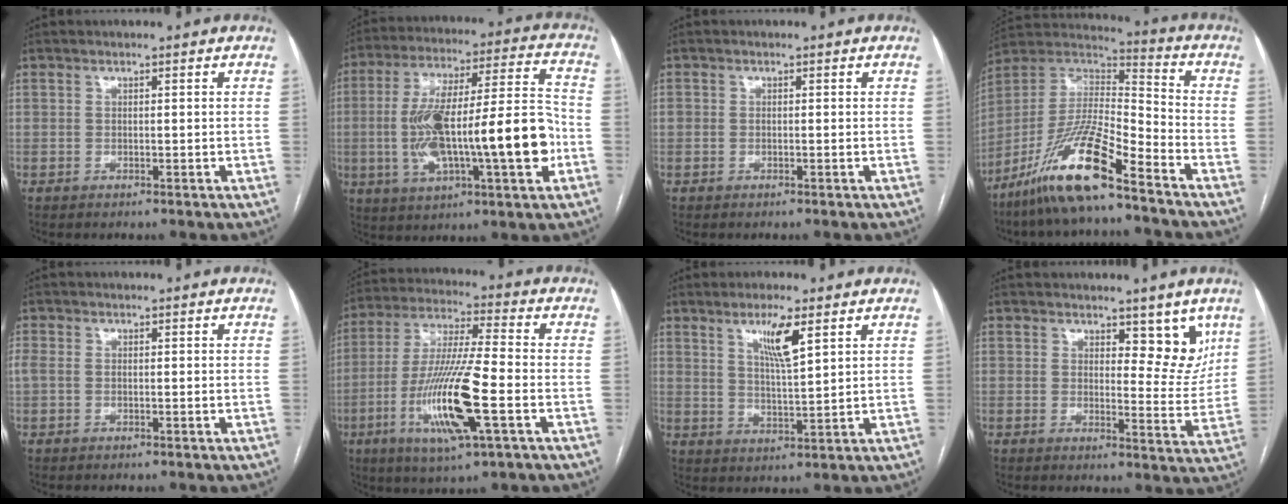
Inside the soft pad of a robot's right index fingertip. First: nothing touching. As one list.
[{"total": 22.1, "force": [-3.9, 3.8, 21.4], "torque": [-0.370, 0.022, -0.050]}, {"total": 1.0, "force": [-0.1, 0.7, 0.6], "torque": [-0.017, 0.007, 0.003]}, {"total": 18.5, "force": [-12.2, 2.6, 13.7], "torque": [-0.295, -0.022, -0.224]}, {"total": 2.6, "force": [0.0, 1.7, 2.0], "torque": [-0.066, 0.014, 0.006]}, {"total": 16.1, "force": [-4.9, 1.2, 15.3], "torque": [-0.313, -0.017, -0.088]}, {"total": 6.1, "force": [3.2, 0.3, 5.2], "torque": [-0.094, -0.008, 0.060]}, {"total": 6.4, "force": [3.9, 2.9, 4.1], "torque": [-0.029, -0.010, 0.053]}]